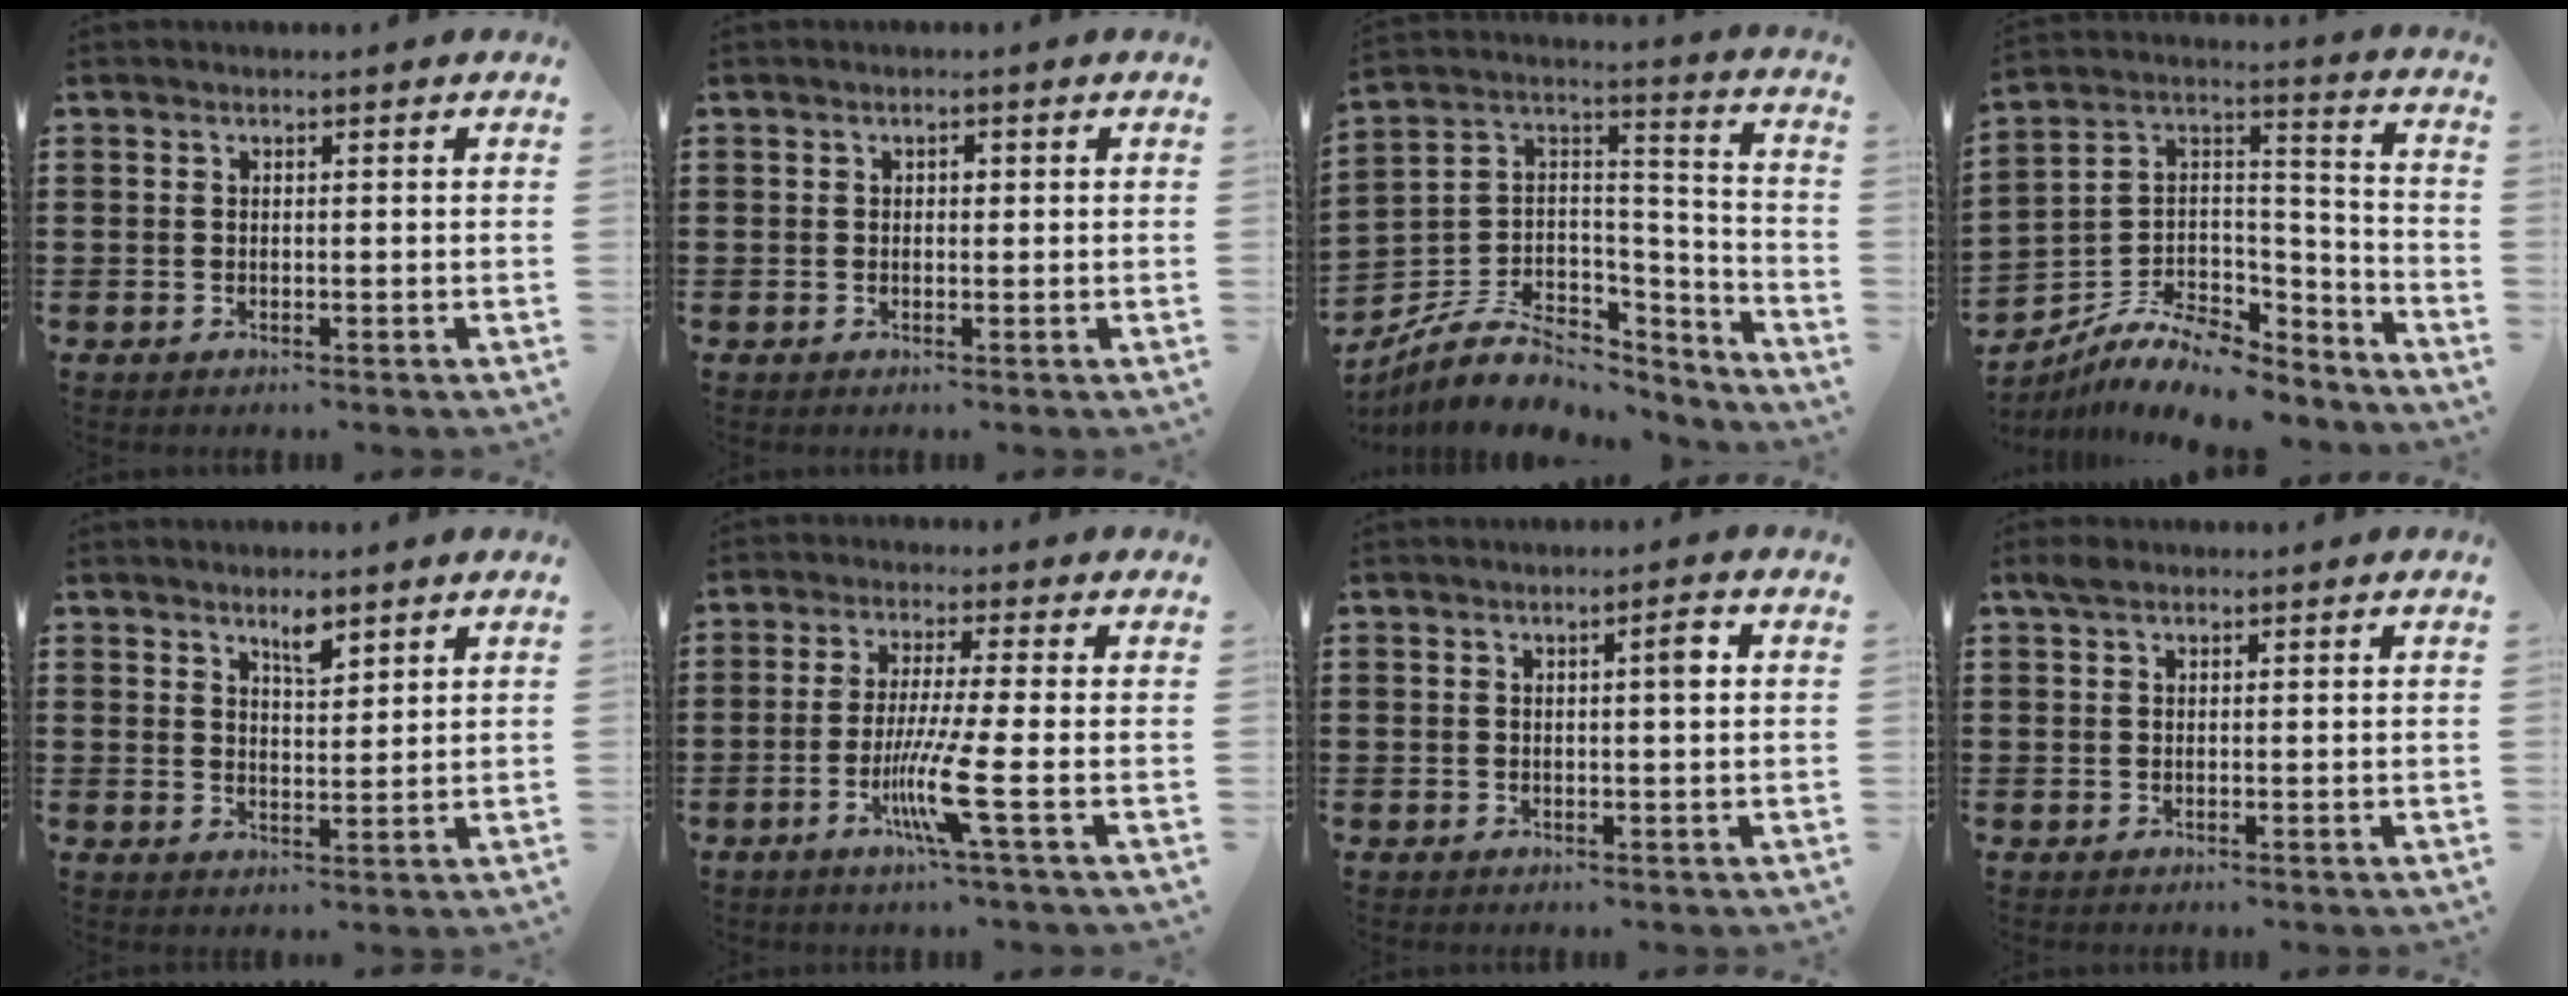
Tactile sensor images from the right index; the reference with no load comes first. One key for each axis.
{"total": 0.8, "fx": 0.1, "fy": 0.5, "fz": 0.6, "tx": -0.013, "ty": 0.004, "tz": 0.002}
{"total": 8.9, "fx": -5.1, "fy": 6.0, "fz": 4.1, "tx": -0.094, "ty": 0.012, "tz": -0.091}
{"total": 9.4, "fx": -7.3, "fy": 4.0, "fz": 4.3, "tx": -0.087, "ty": 0.017, "tz": -0.140}
{"total": 3.4, "fx": 2.6, "fy": 1.0, "fz": 1.9, "tx": -0.033, "ty": 0.000, "tz": 0.046}
{"total": 8.3, "fx": -2.8, "fy": -0.5, "fz": 7.8, "tx": -0.151, "ty": -0.023, "tz": -0.053}
{"total": 2.1, "fx": 0.5, "fy": 0.2, "fz": 2.0, "tx": -0.023, "ty": -0.003, "tz": 0.002}
{"total": 1.5, "fx": 0.9, "fy": 0.9, "fz": 0.8, "tx": -0.020, "ty": 0.006, "tz": 0.017}